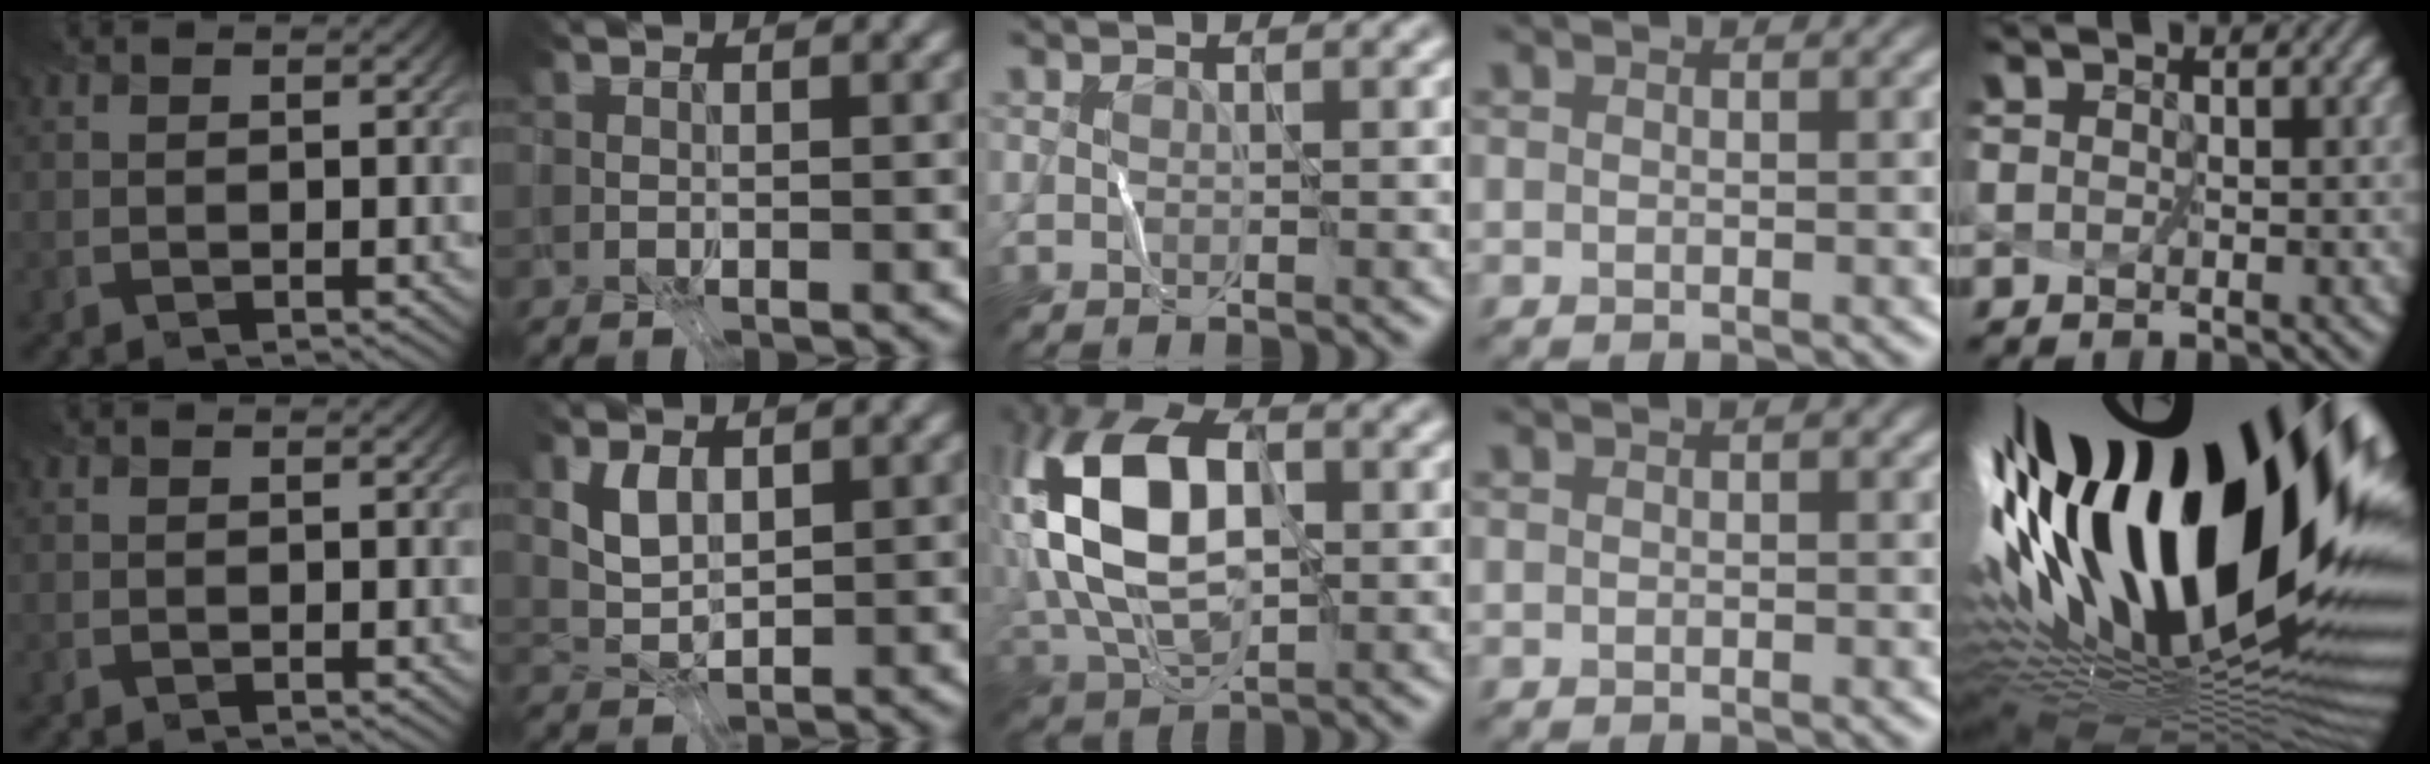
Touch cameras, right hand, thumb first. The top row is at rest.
{"index": {"total": 0.5, "force": [0.0, -0.5, 0.1], "torque": [-0.008, -0.009, 0.011]}, "middle": {"total": 13.4, "force": [0.7, 8.0, 10.7], "torque": [-0.216, 0.015, 0.000]}, "ring": {"total": 0.9, "force": [0.2, 0.5, 0.7], "torque": [0.002, 0.005, -0.005]}, "little": {"total": 21.1, "force": [5.0, 8.2, 18.8], "torque": [-0.304, -0.021, 0.099]}}